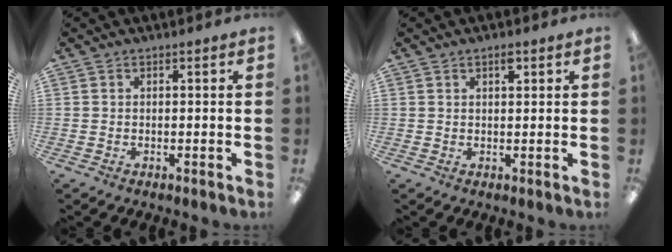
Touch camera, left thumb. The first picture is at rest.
{"total": 2.3, "force": [1.5, 0.9, 1.6], "torque": [-0.018, -0.004, 0.022]}